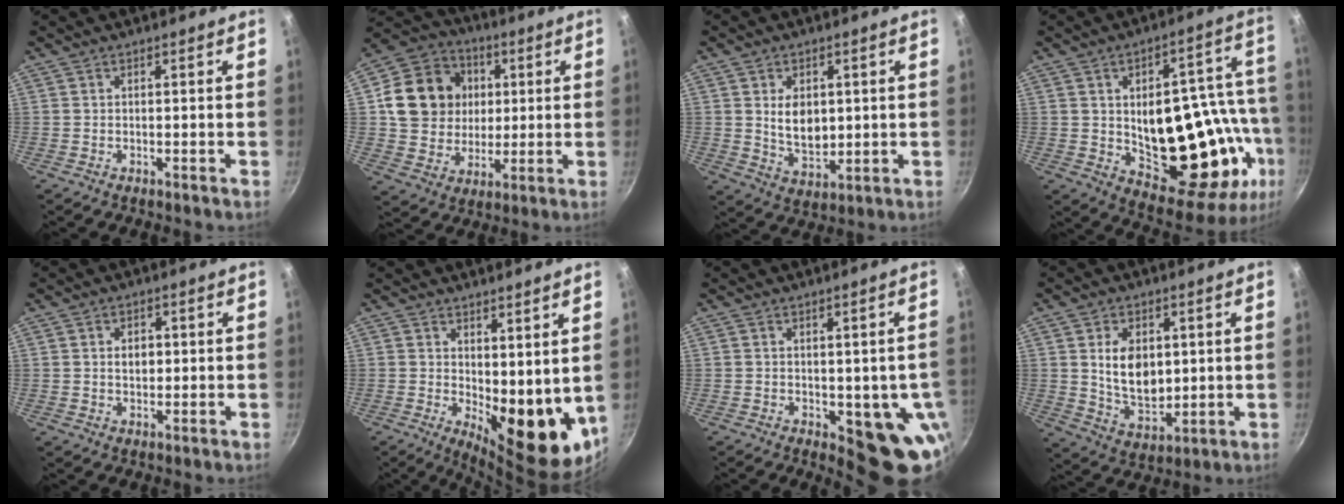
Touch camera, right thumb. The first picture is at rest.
{"total": 16.7, "force": [3.0, 14.6, 7.4], "torque": [-0.112, 0.013, 0.050]}
{"total": 7.7, "force": [1.3, 5.3, 5.4], "torque": [-0.071, -0.023, 0.032]}
{"total": 25.1, "force": [-2.4, 12.8, 21.5], "torque": [-0.238, -0.004, -0.011]}
{"total": 3.3, "force": [0.4, 2.4, 2.3], "torque": [-0.023, 0.001, 0.006]}
{"total": 12.9, "force": [2.2, 5.9, 11.3], "torque": [-0.117, -0.038, 0.046]}
{"total": 10.9, "force": [-2.0, 4.9, 9.5], "torque": [-0.073, -0.015, -0.020]}
{"total": 10.6, "force": [1.9, 7.2, 7.5], "torque": [-0.106, -0.026, 0.044]}